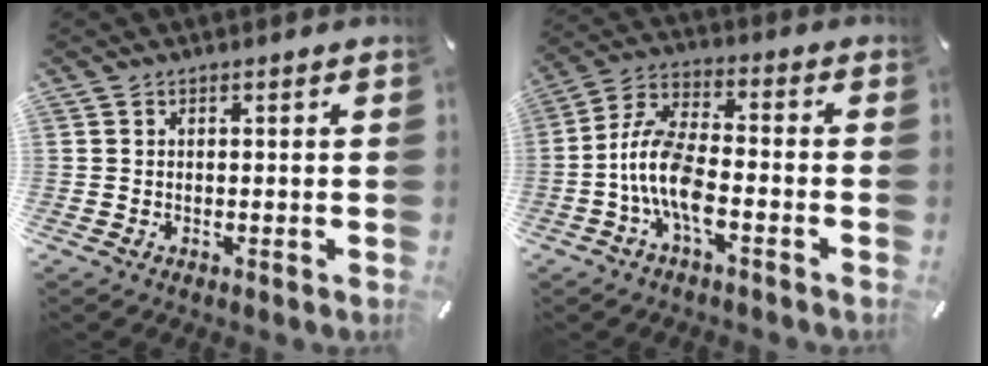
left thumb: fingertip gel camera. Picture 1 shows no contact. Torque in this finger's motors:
{"motor_torque": [0.18, 2.01, 1.53, 0.50, 0.22]}